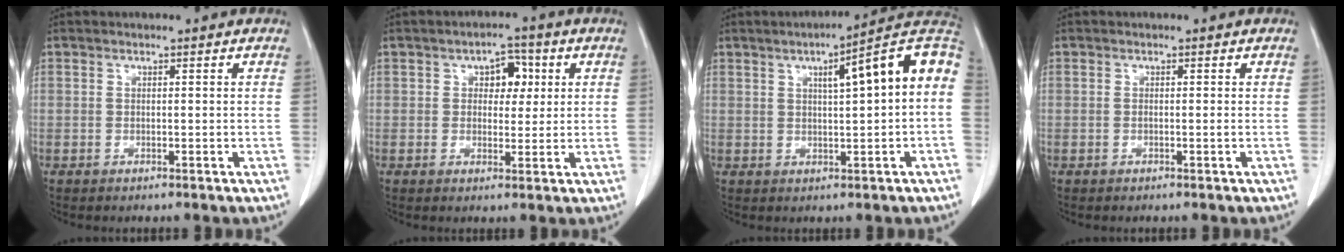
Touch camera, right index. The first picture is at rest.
{"total": 4.6, "force": [1.3, 2.9, 3.4], "torque": [-0.043, 0.013, 0.019]}
{"total": 12.6, "force": [2.6, 1.0, 12.3], "torque": [-0.166, 0.031, 0.029]}
{"total": 0.5, "force": [-0.2, -0.2, 0.5], "torque": [-0.009, 0.000, -0.004]}